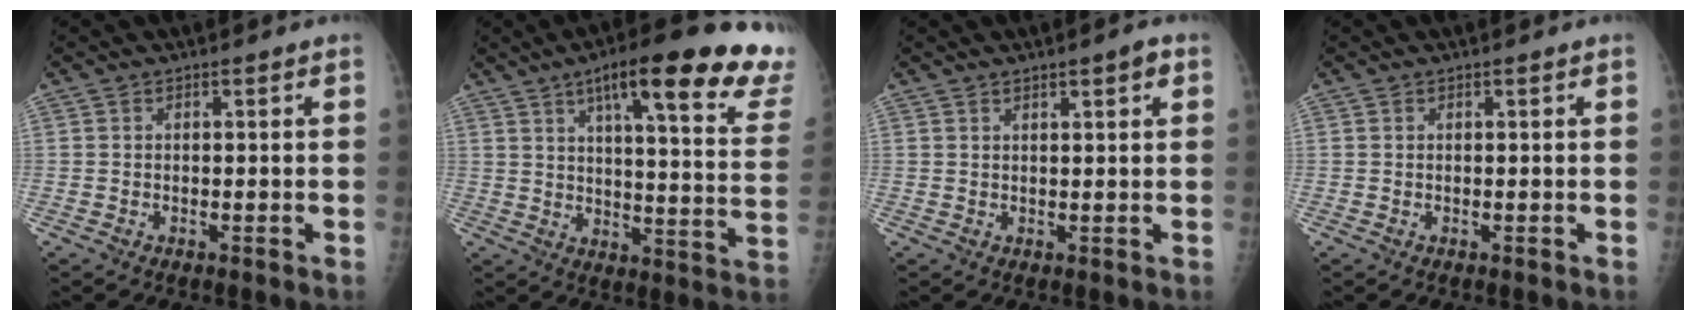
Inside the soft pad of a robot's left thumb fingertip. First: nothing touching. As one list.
[{"total": 25.8, "force": [17.5, 4.4, 18.5], "torque": [-0.228, -0.069, 0.219]}, {"total": 2.7, "force": [1.5, 0.6, 2.2], "torque": [-0.026, -0.004, 0.020]}, {"total": 0.0}]